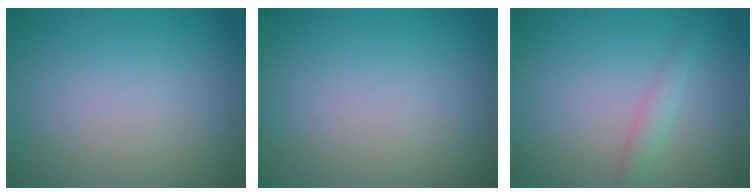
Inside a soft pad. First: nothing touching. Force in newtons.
{"total": 0.0}
{"total": 1.4, "press": 1.4, "slide": 0.0}